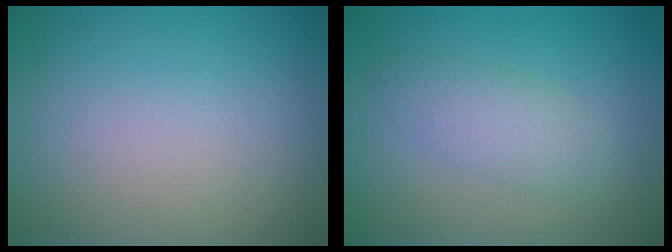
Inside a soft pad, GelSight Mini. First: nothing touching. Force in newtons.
{"total": 2.8, "press": 2.8, "slide": 0.1}